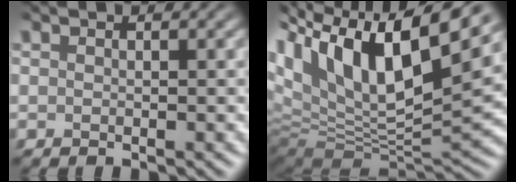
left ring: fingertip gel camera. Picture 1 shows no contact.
{"total": 14.5, "force": [5.8, 5.4, 12.2], "torque": [-0.220, 0.020, 0.101]}